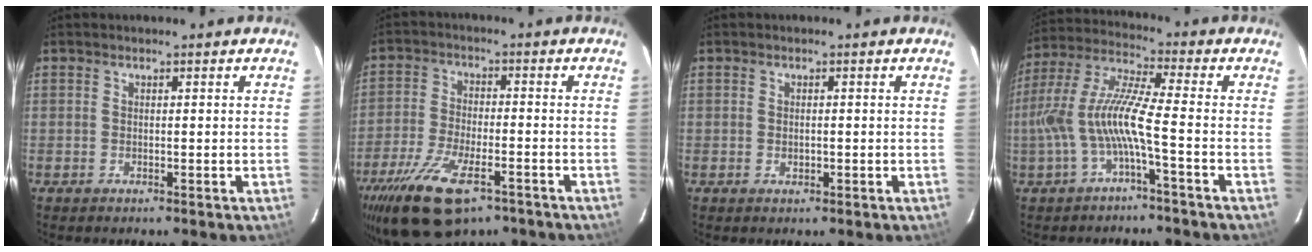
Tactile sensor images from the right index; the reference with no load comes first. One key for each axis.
{"total": 15.2, "fx": -9.4, "fy": 6.1, "fz": 10.3, "tx": -0.220, "ty": -0.034, "tz": -0.167}
{"total": 1.1, "fx": -0.2, "fy": 0.8, "fz": 0.7, "tx": -0.011, "ty": 0.000, "tz": -0.001}
{"total": 10.6, "fx": -3.3, "fy": 0.6, "fz": 10.1, "tx": -0.215, "ty": 0.007, "tz": -0.061}